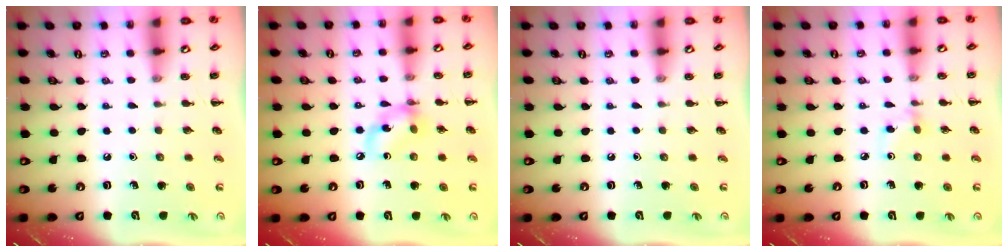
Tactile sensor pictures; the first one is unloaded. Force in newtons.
{"total": 9.4, "press": 9.3, "slide": 1.4}
{"total": 0.0}
{"total": 2.6, "press": 2.5, "slide": 0.8}